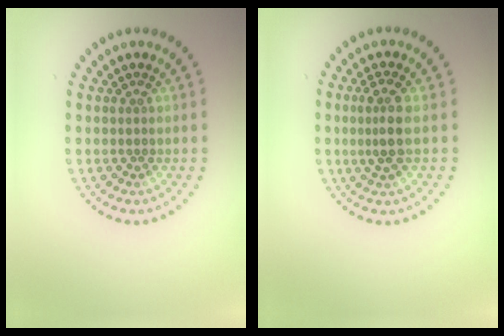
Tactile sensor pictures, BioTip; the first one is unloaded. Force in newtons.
{"total": 2.5, "press": 2.2, "slide": 1.1}